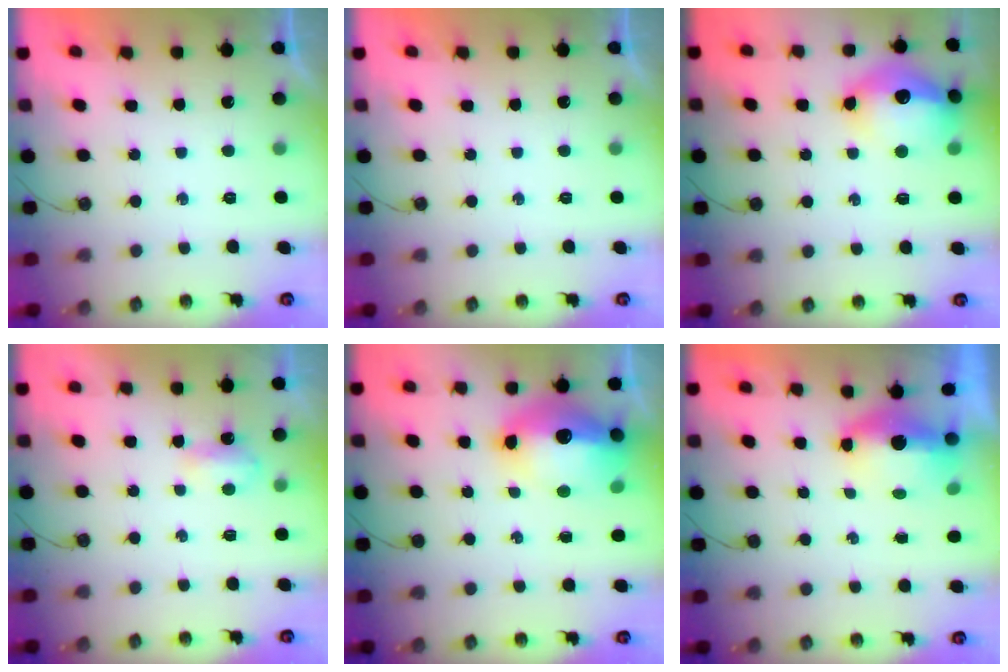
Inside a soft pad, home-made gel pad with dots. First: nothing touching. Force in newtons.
{"total": 0.0}
{"total": 16.2, "press": 16.2, "slide": 1.5}
{"total": 3.4, "press": 3.3, "slide": 0.4}
{"total": 17.7, "press": 17.6, "slide": 2.0}
{"total": 6.1, "press": 5.7, "slide": 2.1}